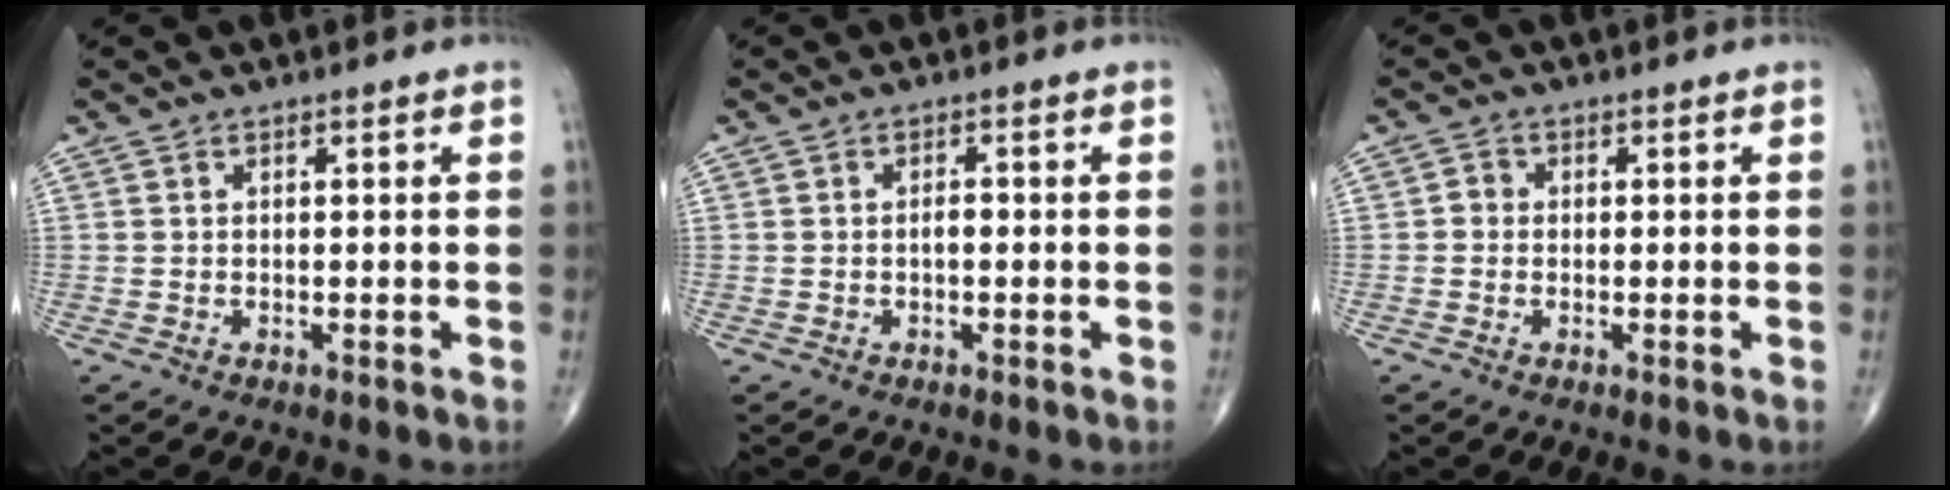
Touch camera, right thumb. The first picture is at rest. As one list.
[{"total": 1.3, "force": [-0.3, 0.7, 1.1], "torque": [-0.014, 0.003, -0.008]}, {"total": 1.6, "force": [-0.2, 1.5, 0.7], "torque": [0.000, 0.005, -0.009]}]